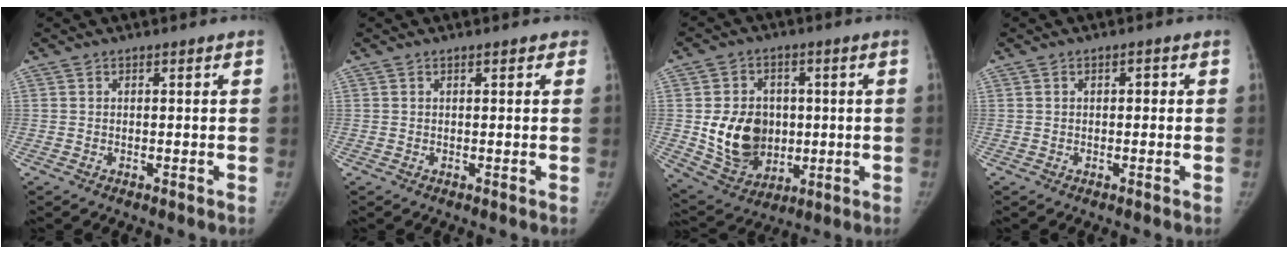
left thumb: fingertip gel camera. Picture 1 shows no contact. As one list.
[{"total": 1.2, "force": [0.8, 0.6, 0.7], "torque": [0.001, 0.001, 0.004]}, {"total": 14.0, "force": [-0.2, 11.2, 8.3], "torque": [-0.096, -0.008, 0.014]}, {"total": 1.2, "force": [0.1, 0.8, 0.9], "torque": [-0.009, 0.003, -0.001]}]